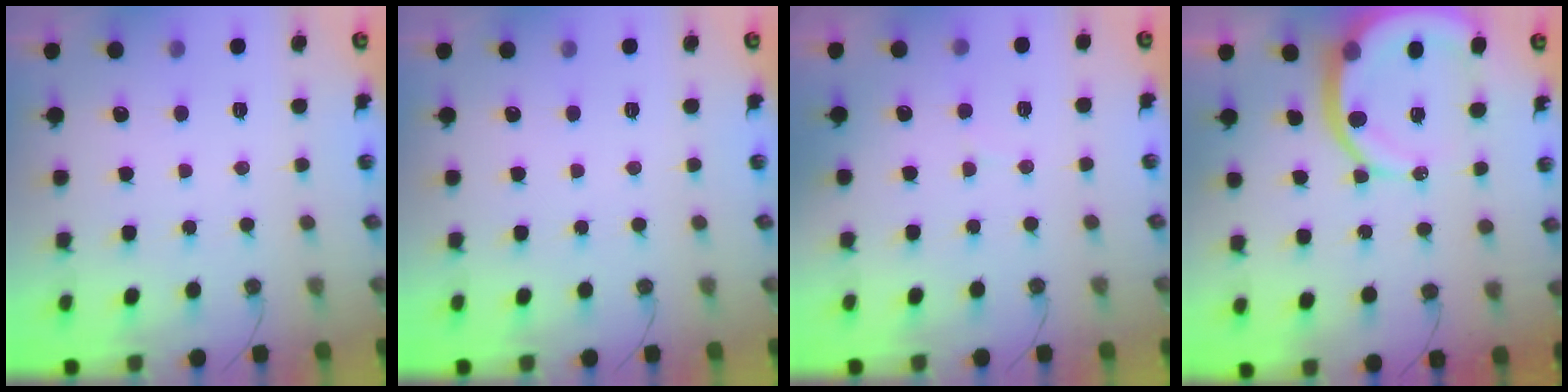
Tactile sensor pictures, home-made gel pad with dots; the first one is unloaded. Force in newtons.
{"total": 0.0}
{"total": 2.7, "press": 2.4, "slide": 1.2}
{"total": 11.4, "press": 11.3, "slide": 1.4}